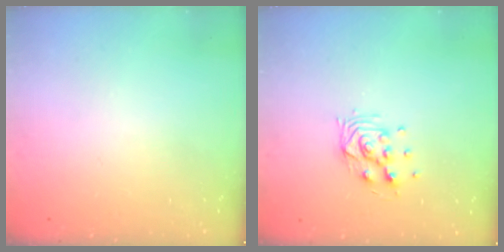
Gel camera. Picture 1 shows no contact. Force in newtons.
{"total": 9.0, "press": 8.9, "slide": 1.5}